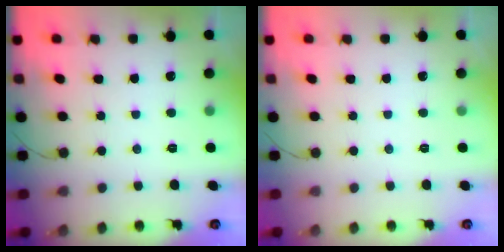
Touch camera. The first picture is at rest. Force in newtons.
{"total": 0.0}